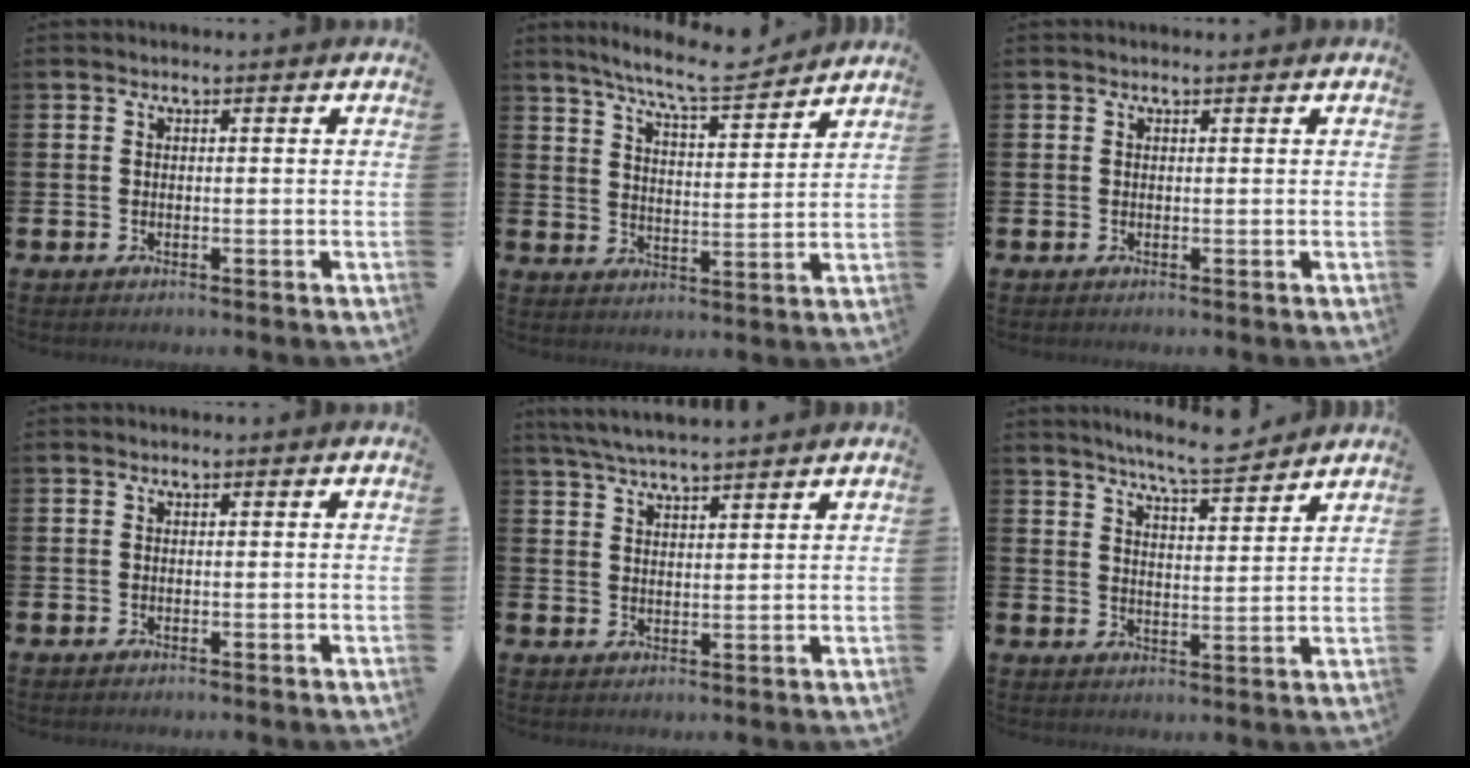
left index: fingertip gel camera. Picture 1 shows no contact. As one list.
[{"total": 8.4, "force": [7.7, 0.5, 3.4], "torque": [-0.085, -0.041, 0.135]}, {"total": 0.0}, {"total": 0.0}, {"total": 5.0, "force": [4.7, 0.1, 1.4], "torque": [-0.044, -0.015, 0.086]}, {"total": 6.9, "force": [6.7, -0.2, 1.8], "torque": [-0.045, -0.038, 0.118]}]